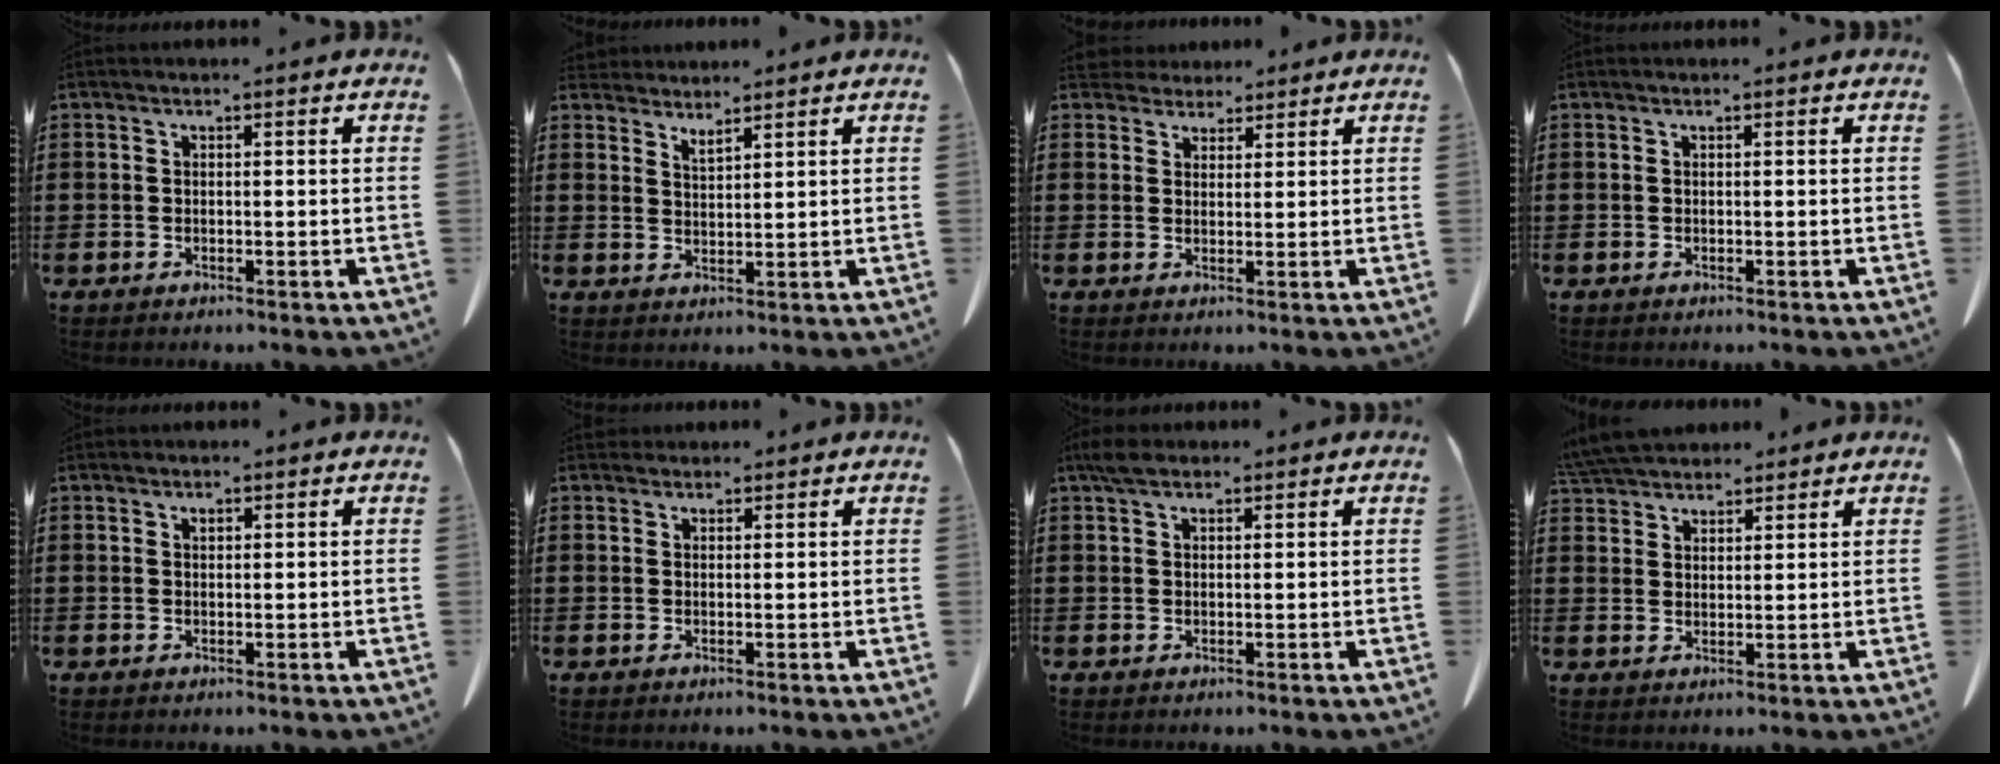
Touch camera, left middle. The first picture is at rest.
{"total": 2.6, "force": [2.6, -0.1, 0.1], "torque": [-0.008, -0.007, 0.050]}
{"total": 3.3, "force": [3.1, 1.2, 0.2], "torque": [-0.006, -0.004, 0.059]}
{"total": 0.0}
{"total": 0.5, "force": [0.4, 0.2, 0.2], "torque": [-0.006, 0.000, 0.009]}
{"total": 1.1, "force": [1.0, 0.4, 0.0], "torque": [-0.004, 0.000, 0.021]}
{"total": 2.5, "force": [1.8, 1.0, 1.5], "torque": [-0.035, 0.004, 0.033]}
{"total": 5.5, "force": [5.2, 1.3, 1.1], "torque": [-0.038, -0.009, 0.101]}